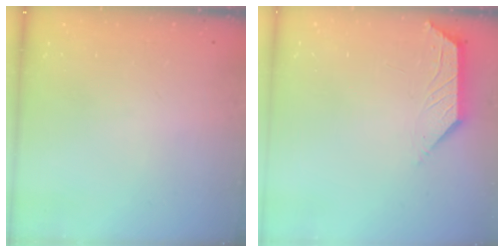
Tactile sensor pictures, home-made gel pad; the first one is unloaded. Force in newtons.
{"total": 2.1, "press": 2.1, "slide": 0.4}